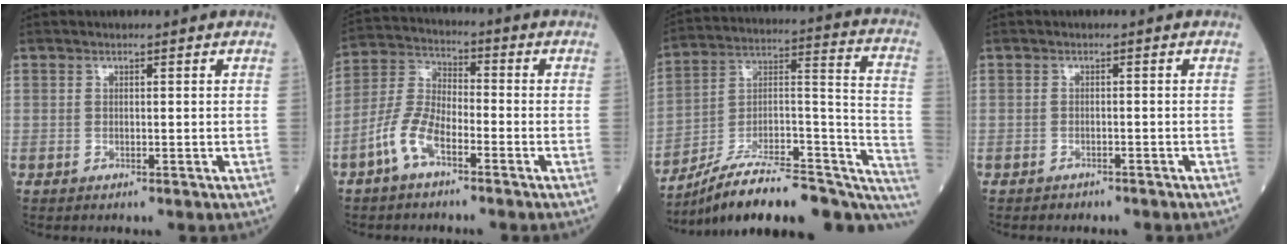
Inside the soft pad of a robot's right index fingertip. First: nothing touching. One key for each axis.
{"total": 7.7, "fx": -4.1, "fy": 3.0, "fz": 5.7, "tx": -0.134, "ty": 0.012, "tz": -0.086}
{"total": 27.2, "fx": -21.9, "fy": 7.2, "fz": 14.4, "tx": -0.156, "ty": 0.042, "tz": -0.324}
{"total": 1.4, "fx": -1.2, "fy": 0.7, "fz": 0.2, "tx": -0.011, "ty": 0.000, "tz": -0.016}